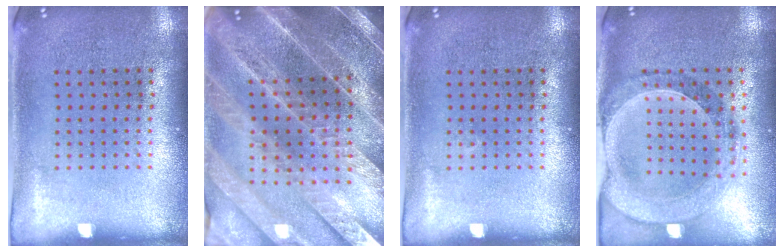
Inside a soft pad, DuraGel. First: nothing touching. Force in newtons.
{"total": 4.0, "press": 3.7, "slide": 1.5}
{"total": 0.0}
{"total": 1.5, "press": 1.4, "slide": 0.4}